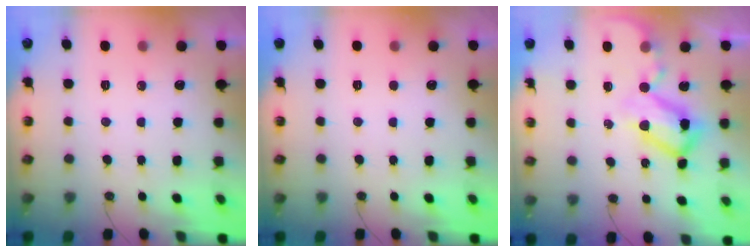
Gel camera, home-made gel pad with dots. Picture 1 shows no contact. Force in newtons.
{"total": 0.0}
{"total": 12.6, "press": 12.5, "slide": 1.2}